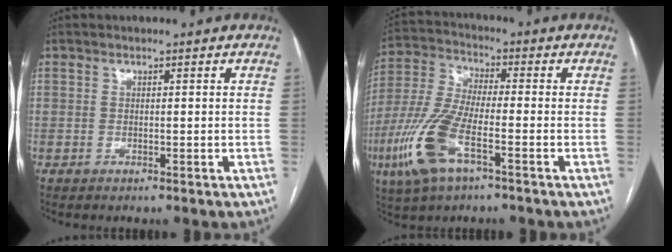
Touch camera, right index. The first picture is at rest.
{"total": 12.5, "force": [-5.3, 3.6, 10.7], "torque": [-0.250, -0.010, -0.105]}